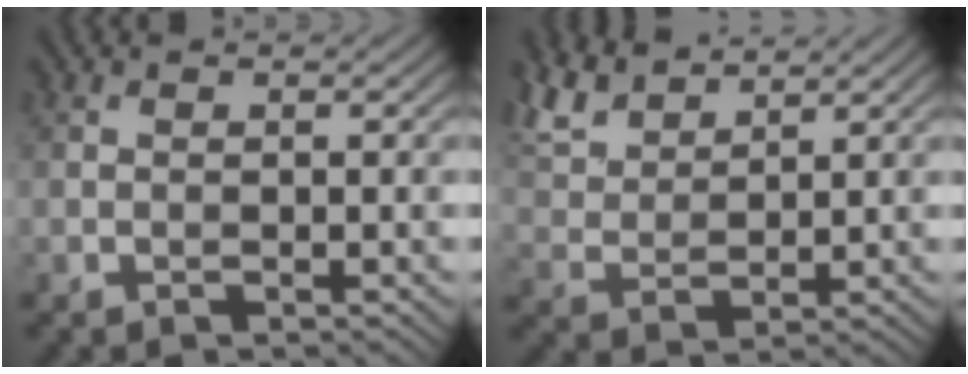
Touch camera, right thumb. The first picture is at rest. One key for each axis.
{"total": 6.9, "fx": 5.7, "fy": 2.3, "fz": 3.2, "tx": -0.087, "ty": 0.015, "tz": 0.121}